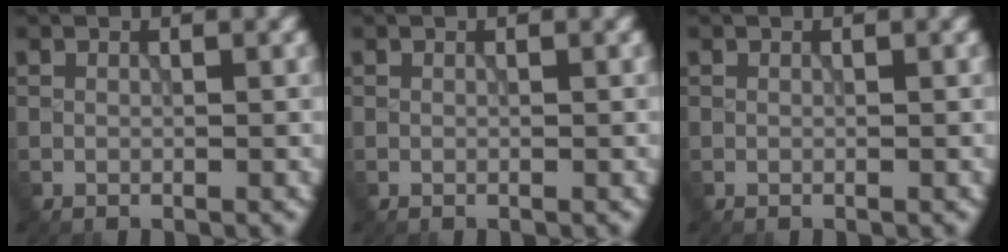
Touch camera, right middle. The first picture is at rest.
{"total": 0.0}
{"total": 0.0}